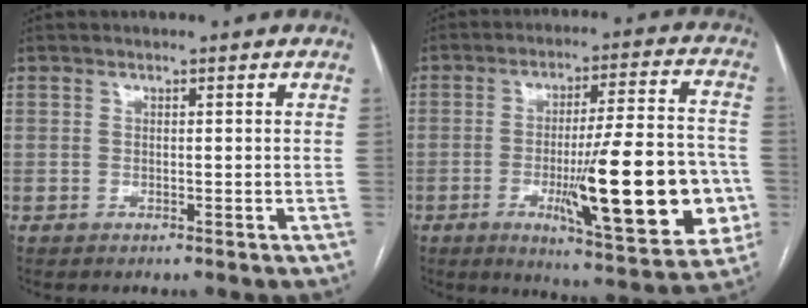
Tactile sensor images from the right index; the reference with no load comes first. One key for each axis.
{"total": 21.0, "fx": -4.9, "fy": 3.3, "fz": 20.1, "tx": -0.265, "ty": -0.001, "tz": -0.060}